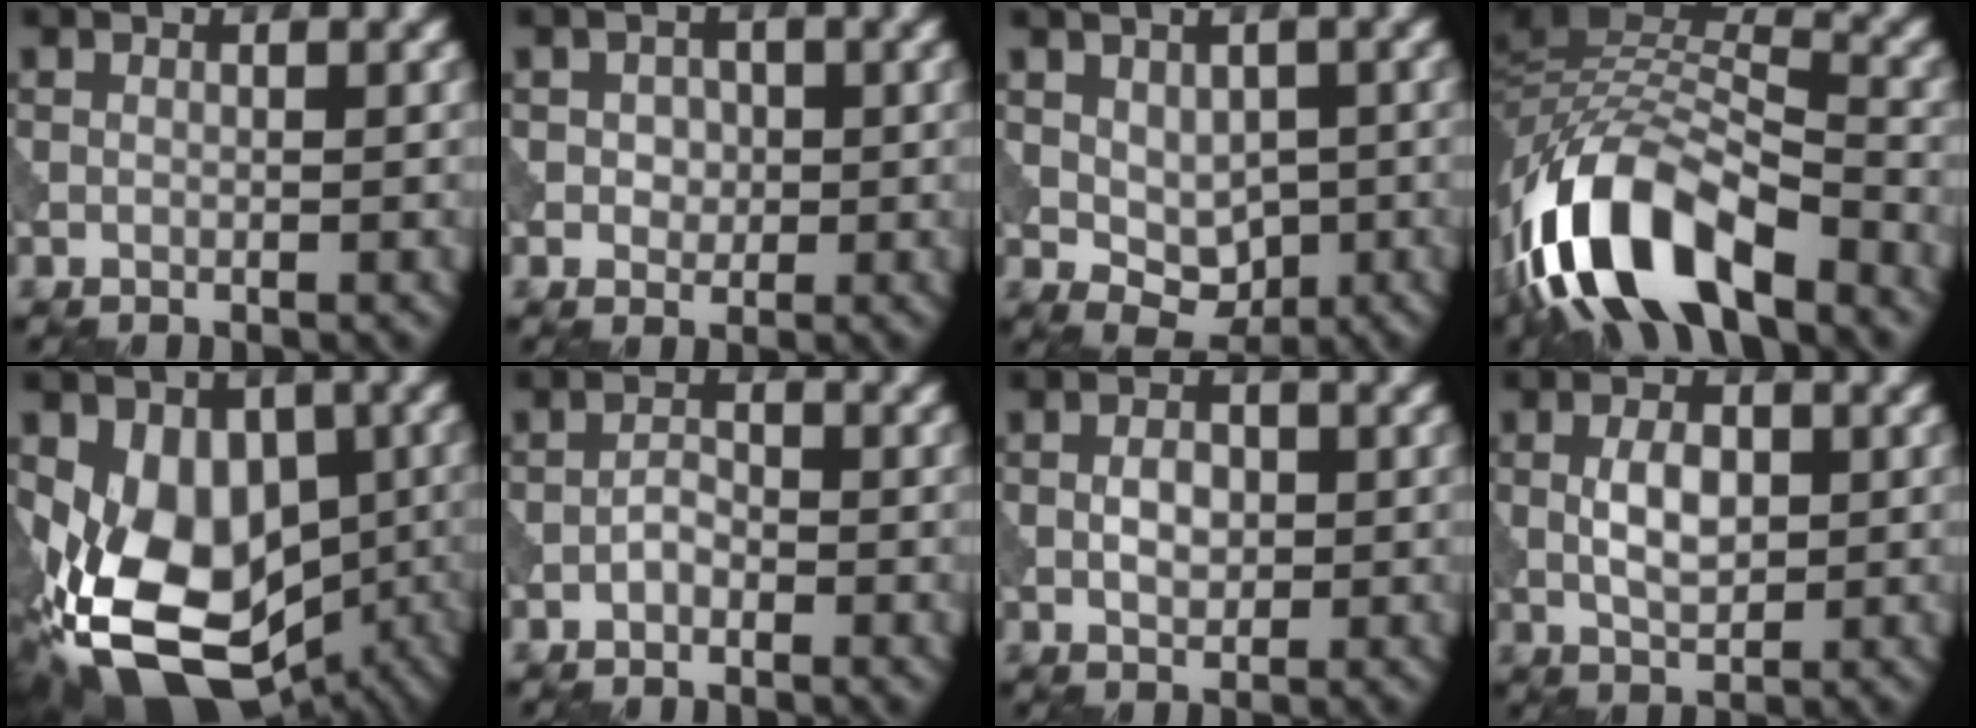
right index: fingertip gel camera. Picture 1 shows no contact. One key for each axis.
{"total": 1.5, "fx": 0.1, "fy": 1.3, "fz": 0.8, "tx": -0.014, "ty": 0.000, "tz": -0.002}
{"total": 4.6, "fx": 0.0, "fy": 3.3, "fz": 3.3, "tx": -0.051, "ty": -0.011, "tz": 0.010}
{"total": 12.5, "fx": -7.2, "fy": 5.0, "fz": 8.9, "tx": -0.168, "ty": 0.004, "tz": -0.143}
{"total": 14.5, "fx": -4.6, "fy": 9.9, "fz": 9.6, "tx": -0.141, "ty": -0.008, "tz": -0.066}
{"total": 1.4, "fx": -0.8, "fy": 0.7, "fz": 0.8, "tx": -0.018, "ty": 0.004, "tz": -0.018}
{"total": 2.1, "fx": -0.2, "fy": 1.3, "fz": 1.7, "tx": -0.030, "ty": 0.002, "tz": -0.004}
{"total": 3.3, "fx": 0.1, "fy": 1.8, "fz": 2.8, "tx": -0.061, "ty": 0.001, "tz": 0.003}